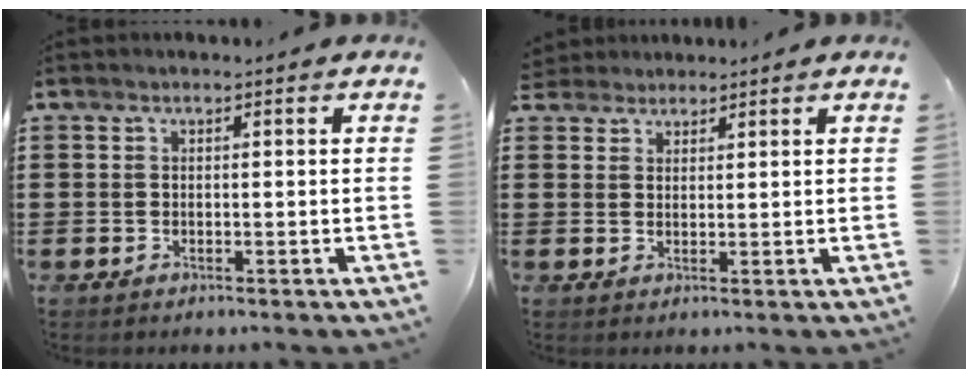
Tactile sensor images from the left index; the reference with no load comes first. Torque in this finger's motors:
{"motor_torque": [0.00, -0.02, -0.01, -0.04]}